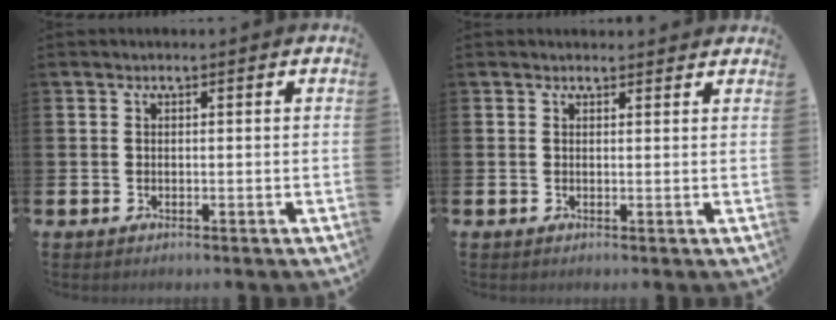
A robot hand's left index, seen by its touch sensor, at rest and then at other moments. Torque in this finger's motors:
{"motor_torque": [0.43, -0.93, 0.01, 0.02]}